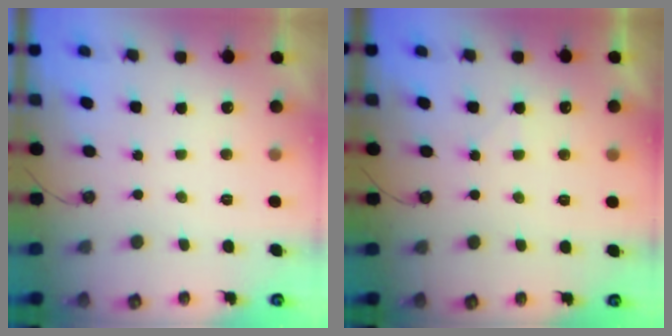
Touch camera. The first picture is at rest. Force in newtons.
{"total": 4.9, "press": 4.9, "slide": 0.6}